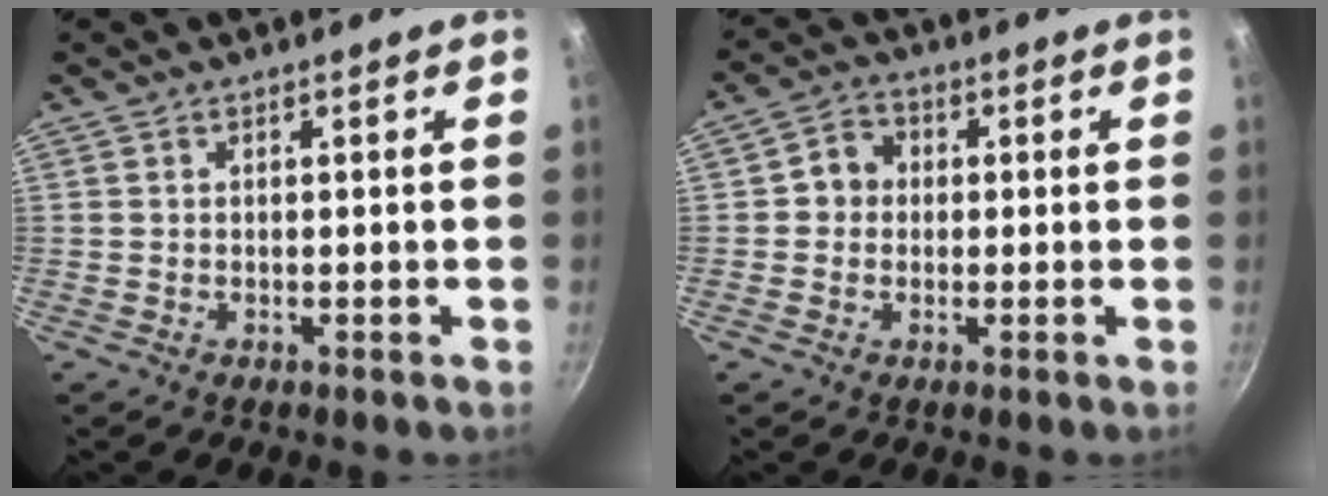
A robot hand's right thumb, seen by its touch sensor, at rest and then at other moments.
{"total": 5.0, "force": [0.1, 4.5, 2.2], "torque": [-0.018, 0.015, -0.007]}